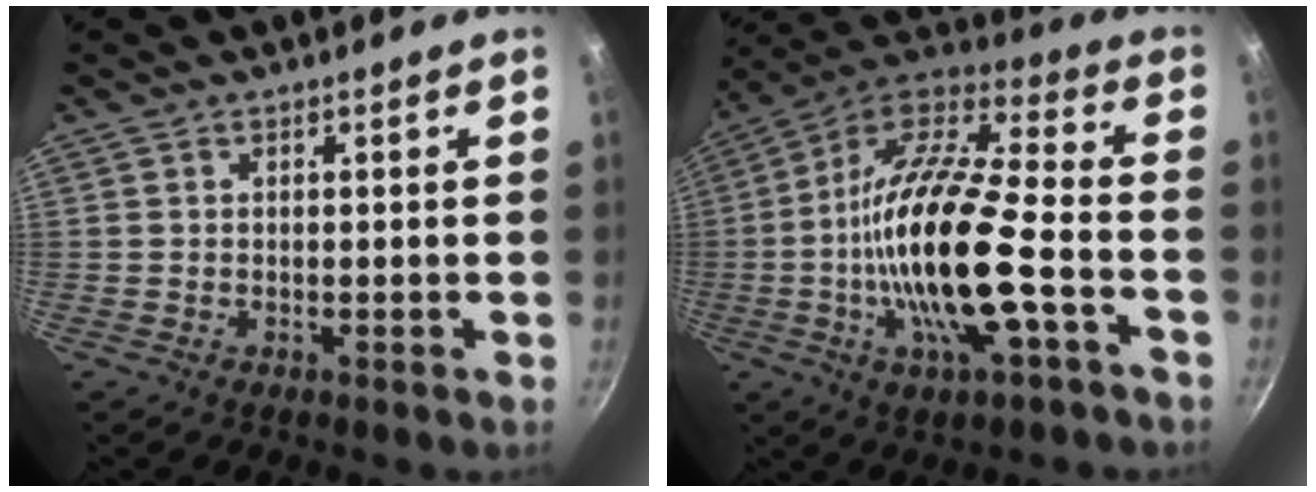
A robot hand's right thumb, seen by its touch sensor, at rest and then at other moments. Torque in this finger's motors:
{"motor_torque": [0.92, 0.67, 2.48, -0.26, 0.79]}